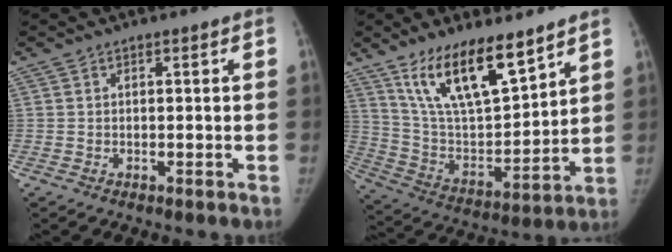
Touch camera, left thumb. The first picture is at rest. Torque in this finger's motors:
{"motor_torque": [0.43, 0.29, 1.58, -1.20, 0.13]}